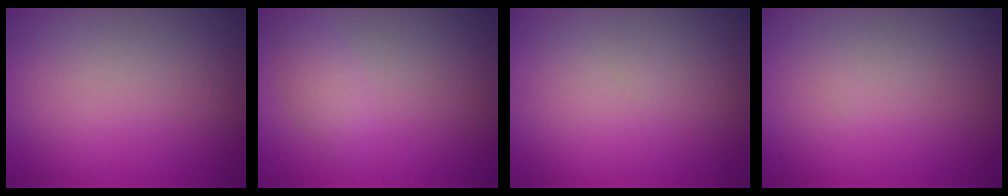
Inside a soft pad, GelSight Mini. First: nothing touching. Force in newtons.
{"total": 1.6, "press": 1.6, "slide": 0.0}
{"total": 0.0}
{"total": 0.0}